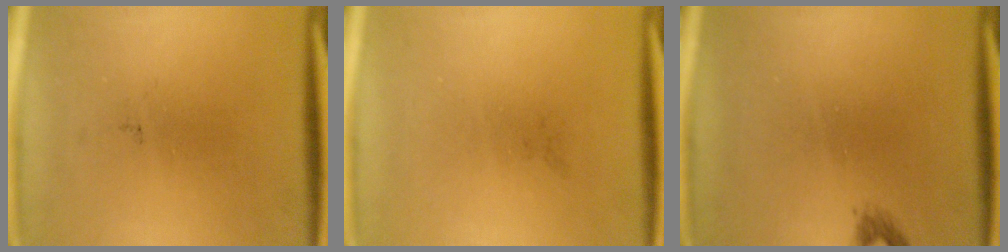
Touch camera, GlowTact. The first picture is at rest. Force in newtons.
{"total": 0.0}
{"total": 0.9}